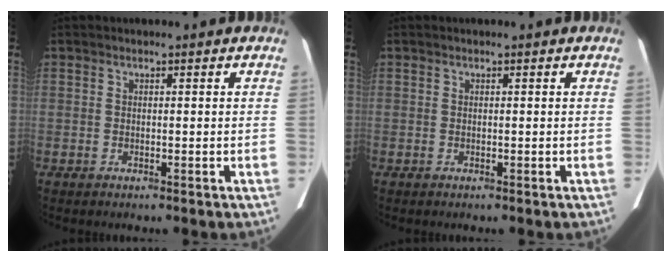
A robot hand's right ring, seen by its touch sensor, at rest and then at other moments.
{"total": 0.0}